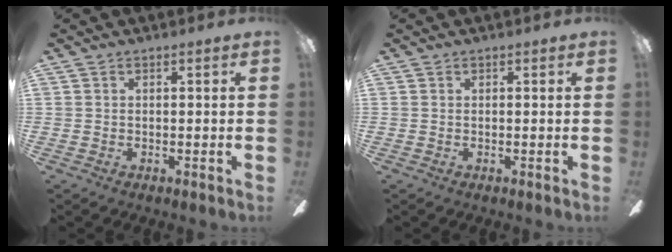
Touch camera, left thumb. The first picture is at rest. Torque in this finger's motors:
{"motor_torque": [-0.01, 0.00, 0.12, -0.12, 0.00]}